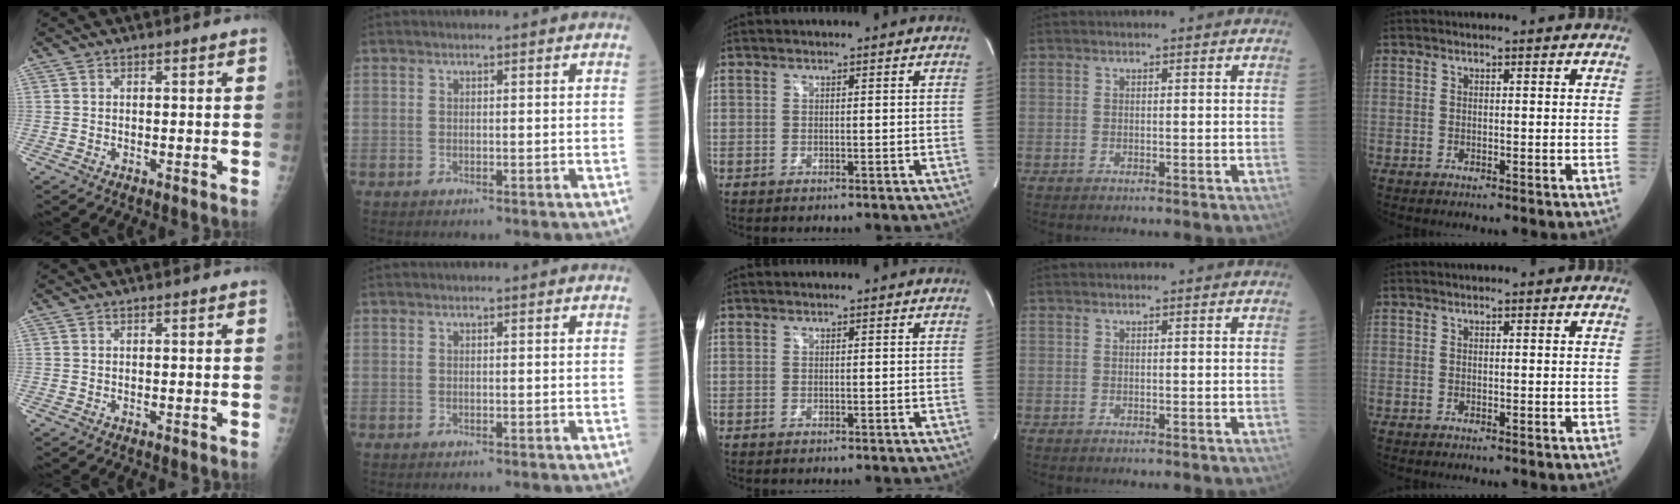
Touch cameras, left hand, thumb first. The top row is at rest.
{}